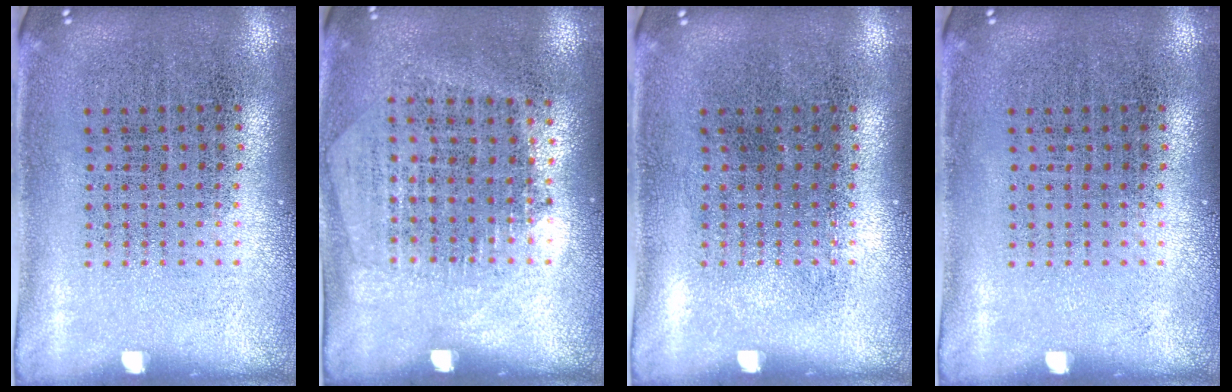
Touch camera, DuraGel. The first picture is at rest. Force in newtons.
{"total": 1.2, "press": 1.0, "slide": 0.6}
{"total": 0.0}
{"total": 0.0}